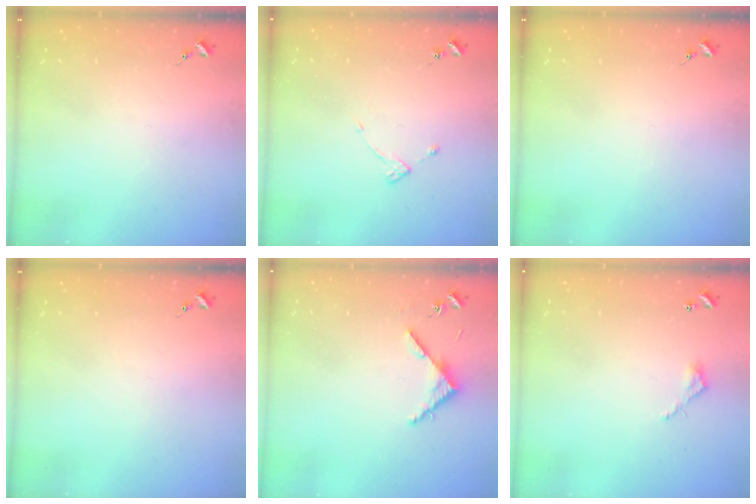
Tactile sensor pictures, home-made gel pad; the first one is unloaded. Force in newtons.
{"total": 3.6, "press": 3.6, "slide": 0.5}
{"total": 0.0}
{"total": 0.0}
{"total": 4.2, "press": 4.2, "slide": 0.4}
{"total": 3.9, "press": 3.9, "slide": 0.3}